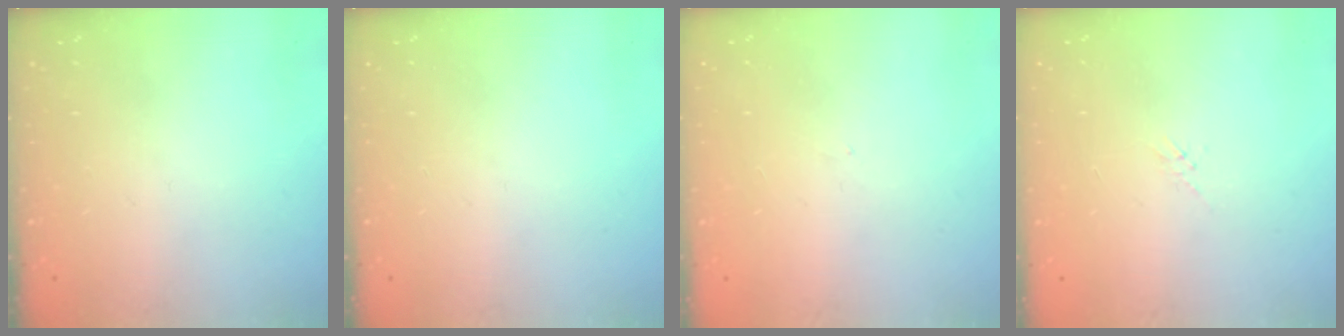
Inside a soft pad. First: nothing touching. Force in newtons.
{"total": 0.0}
{"total": 0.0}
{"total": 0.5, "press": 0.5, "slide": 0.2}